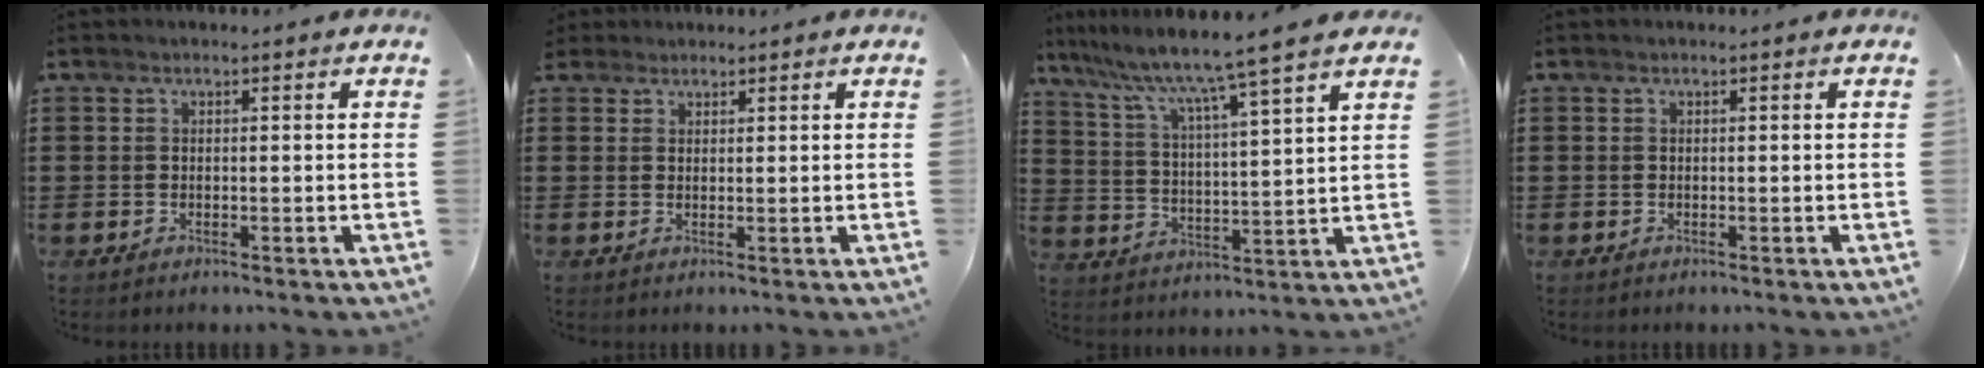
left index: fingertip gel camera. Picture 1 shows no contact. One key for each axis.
{"total": 1.6, "fx": 1.4, "fy": 0.7, "fz": 0.0, "tx": -0.004, "ty": 0.005, "tz": 0.029}
{"total": 7.4, "fx": 6.3, "fy": -1.4, "fz": 3.7, "tx": -0.097, "ty": -0.050, "tz": 0.098}
{"total": 0.0}